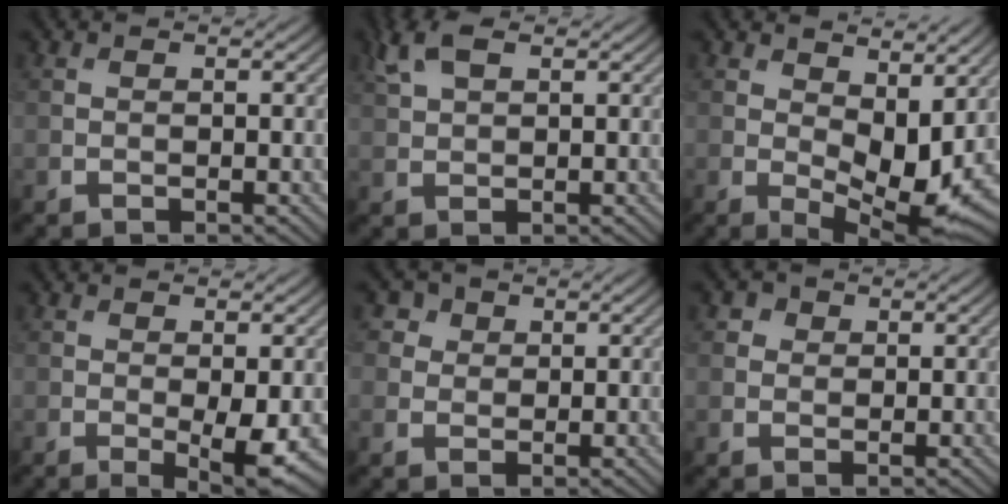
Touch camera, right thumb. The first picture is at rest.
{"total": 4.5, "force": [2.5, 2.0, 3.2], "torque": [-0.085, 0.015, 0.051]}
{"total": 9.2, "force": [2.1, 4.9, 7.5], "torque": [-0.124, -0.012, 0.037]}
{"total": 3.9, "force": [-0.5, 0.9, 3.7], "torque": [-0.066, -0.011, -0.004]}
{"total": 2.9, "force": [1.3, 2.4, 0.8], "torque": [-0.024, -0.004, 0.029]}
{"total": 1.7, "force": [0.7, 1.5, 0.5], "torque": [-0.006, -0.003, 0.008]}